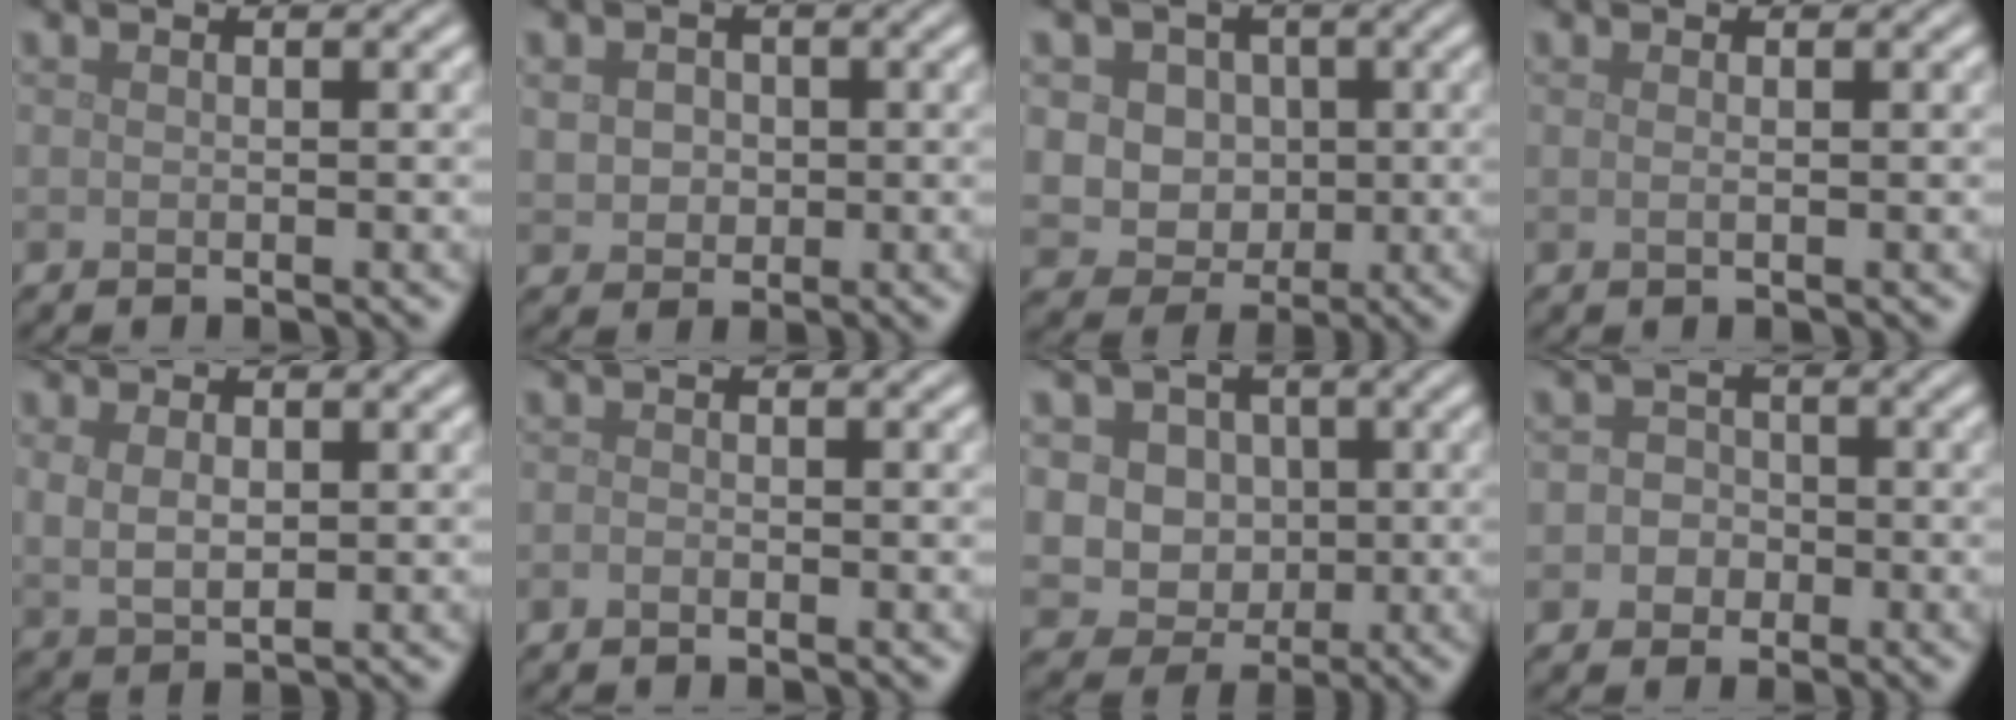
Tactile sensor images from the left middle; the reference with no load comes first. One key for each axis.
{"total": 2.5, "fx": 0.2, "fy": 2.2, "fz": 1.2, "tx": -0.024, "ty": -0.002, "tz": 0.007}
{"total": 6.5, "fx": 1.6, "fy": 5.6, "fz": 2.9, "tx": -0.047, "ty": 0.017, "tz": 0.020}
{"total": 0.6, "fx": 0.1, "fy": 0.2, "fz": 0.5, "tx": -0.009, "ty": 0.001, "tz": 0.000}
{"total": 2.6, "fx": 0.7, "fy": 1.4, "fz": 2.0, "tx": -0.049, "ty": -0.007, "tz": 0.020}
{"total": 0.5, "fx": -0.5, "fy": 0.1, "fz": 0.2, "tx": -0.005, "ty": -0.002, "tz": -0.010}
{"total": 7.7, "fx": 1.9, "fy": 6.6, "fz": 3.4, "tx": -0.050, "ty": 0.023, "tz": 0.018}
{"total": 2.3, "fx": -0.5, "fy": 2.1, "fz": 0.6, "tx": 0.013, "ty": 0.003, "tz": -0.023}